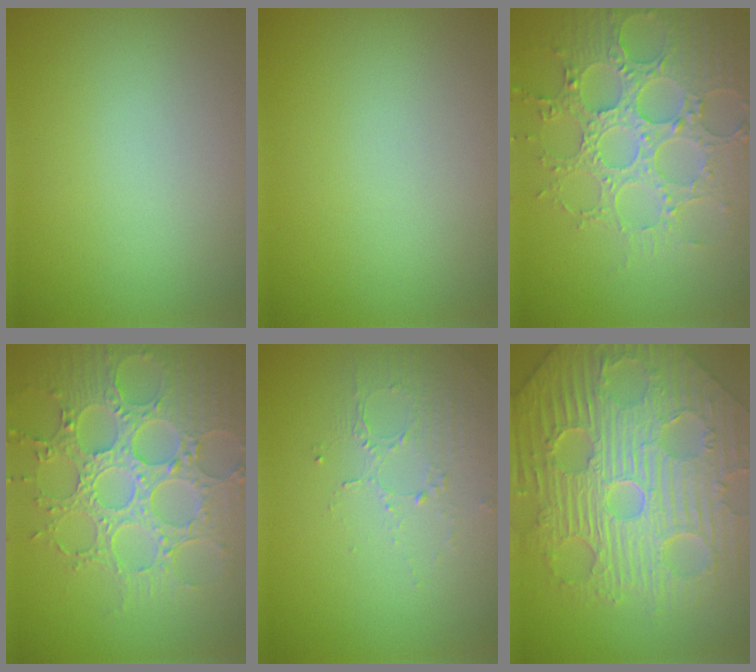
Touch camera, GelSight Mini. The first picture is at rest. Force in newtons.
{"total": 0.0}
{"total": 6.9, "press": 5.8, "slide": 3.7}
{"total": 8.3, "press": 6.5, "slide": 5.1}
{"total": 1.6, "press": 1.0, "slide": 1.3}
{"total": 12.5, "press": 8.2, "slide": 9.4}